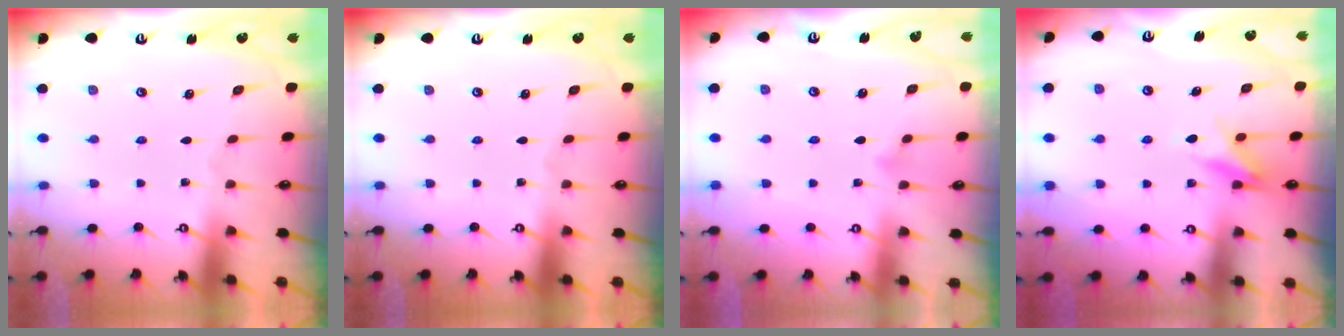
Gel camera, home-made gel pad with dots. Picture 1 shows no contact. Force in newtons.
{"total": 0.0}
{"total": 3.8, "press": 3.8, "slide": 0.4}
{"total": 8.5, "press": 8.5, "slide": 1.0}